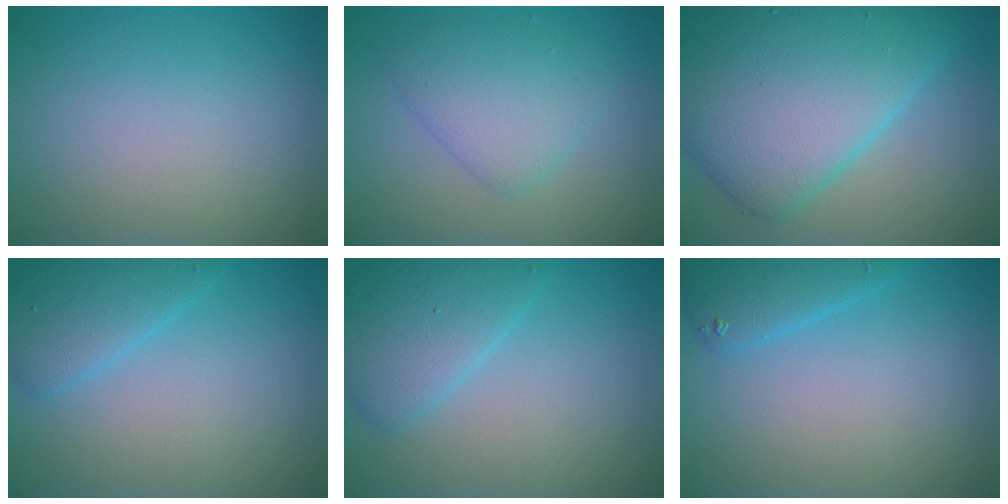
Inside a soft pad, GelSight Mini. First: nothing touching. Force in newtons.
{"total": 3.8, "press": 3.7, "slide": 0.3}
{"total": 12.0, "press": 12.0, "slide": 0.2}
{"total": 3.1, "press": 3.1, "slide": 0.1}
{"total": 3.7, "press": 3.7, "slide": 0.3}
{"total": 2.9, "press": 2.9, "slide": 0.2}